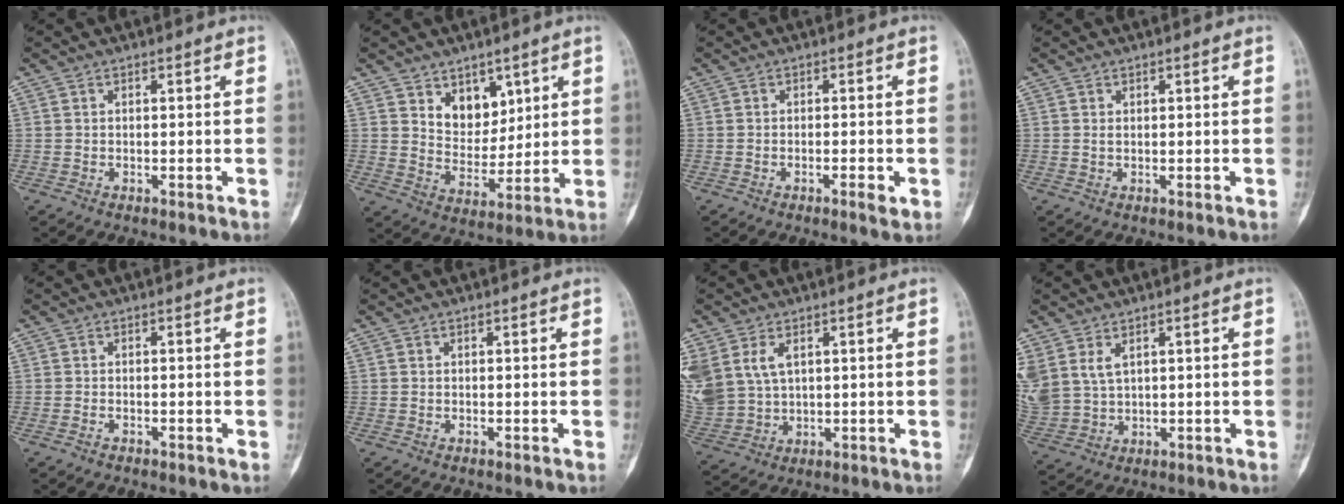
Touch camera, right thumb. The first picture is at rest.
{"total": 8.1, "force": [4.4, 5.7, 3.8], "torque": [-0.023, -0.035, 0.082]}
{"total": 2.4, "force": [-1.0, 0.6, 2.1], "torque": [-0.036, -0.001, -0.017]}
{"total": 0.6, "force": [0.2, 0.4, 0.3], "torque": [-0.005, -0.001, 0.004]}
{"total": 0.6, "force": [-0.5, 0.3, 0.2], "torque": [-0.005, 0.001, -0.011]}
{"total": 0.0}
{"total": 13.3, "force": [4.3, 9.4, 8.3], "torque": [-0.212, 0.001, 0.107]}
{"total": 9.2, "force": [3.9, 6.0, 5.8], "torque": [-0.143, -0.007, 0.095]}